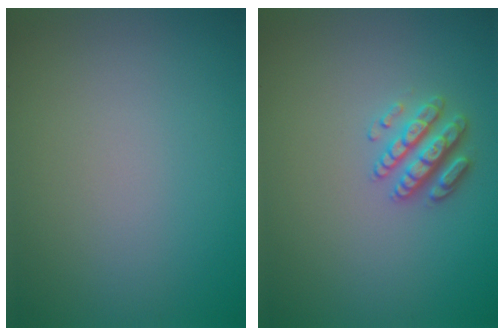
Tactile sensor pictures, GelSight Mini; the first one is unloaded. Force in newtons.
{"total": 2.8, "press": 2.7, "slide": 0.8}